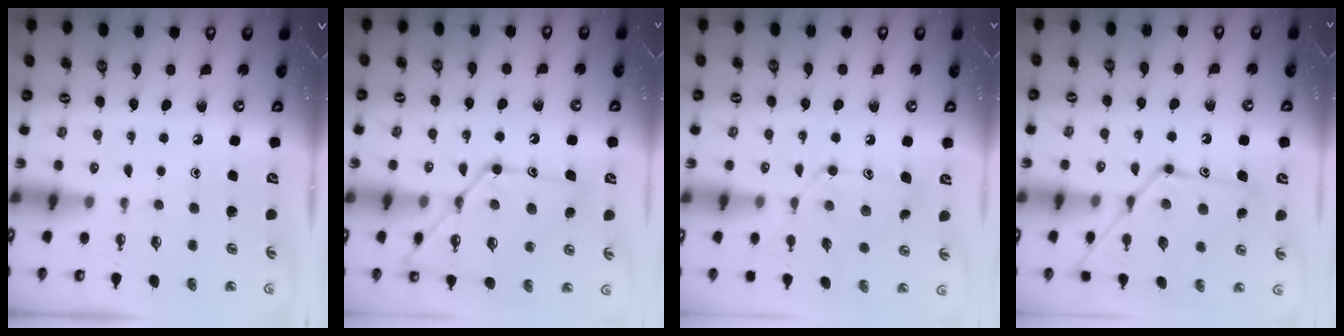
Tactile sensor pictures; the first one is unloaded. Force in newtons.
{"total": 17.1, "press": 17.0, "slide": 1.4}
{"total": 11.6, "press": 11.6, "slide": 0.2}
{"total": 15.7, "press": 15.6, "slide": 1.2}